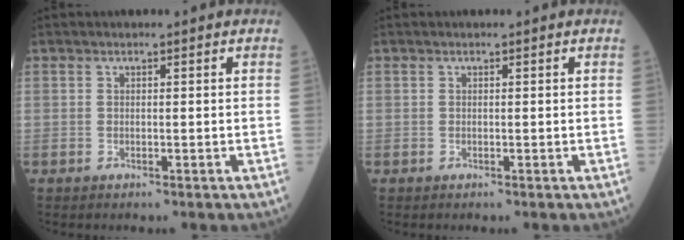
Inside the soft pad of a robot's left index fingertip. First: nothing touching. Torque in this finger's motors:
{"motor_torque": [0.00, 0.00, 0.00, 0.00]}